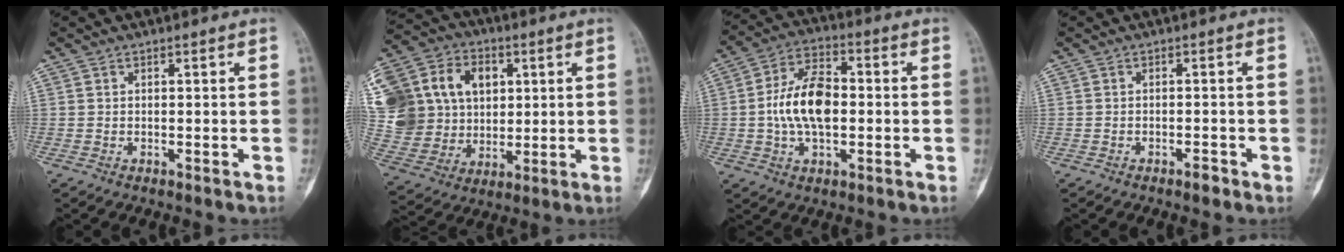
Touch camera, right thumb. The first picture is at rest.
{"total": 27.3, "force": [6.2, 22.1, 14.8], "torque": [-0.321, 0.054, 0.136]}
{"total": 12.7, "force": [-0.5, 7.1, 10.5], "torque": [-0.187, 0.020, -0.013]}
{"total": 1.3, "force": [-1.0, 0.4, 0.7], "torque": [-0.010, 0.005, -0.017]}